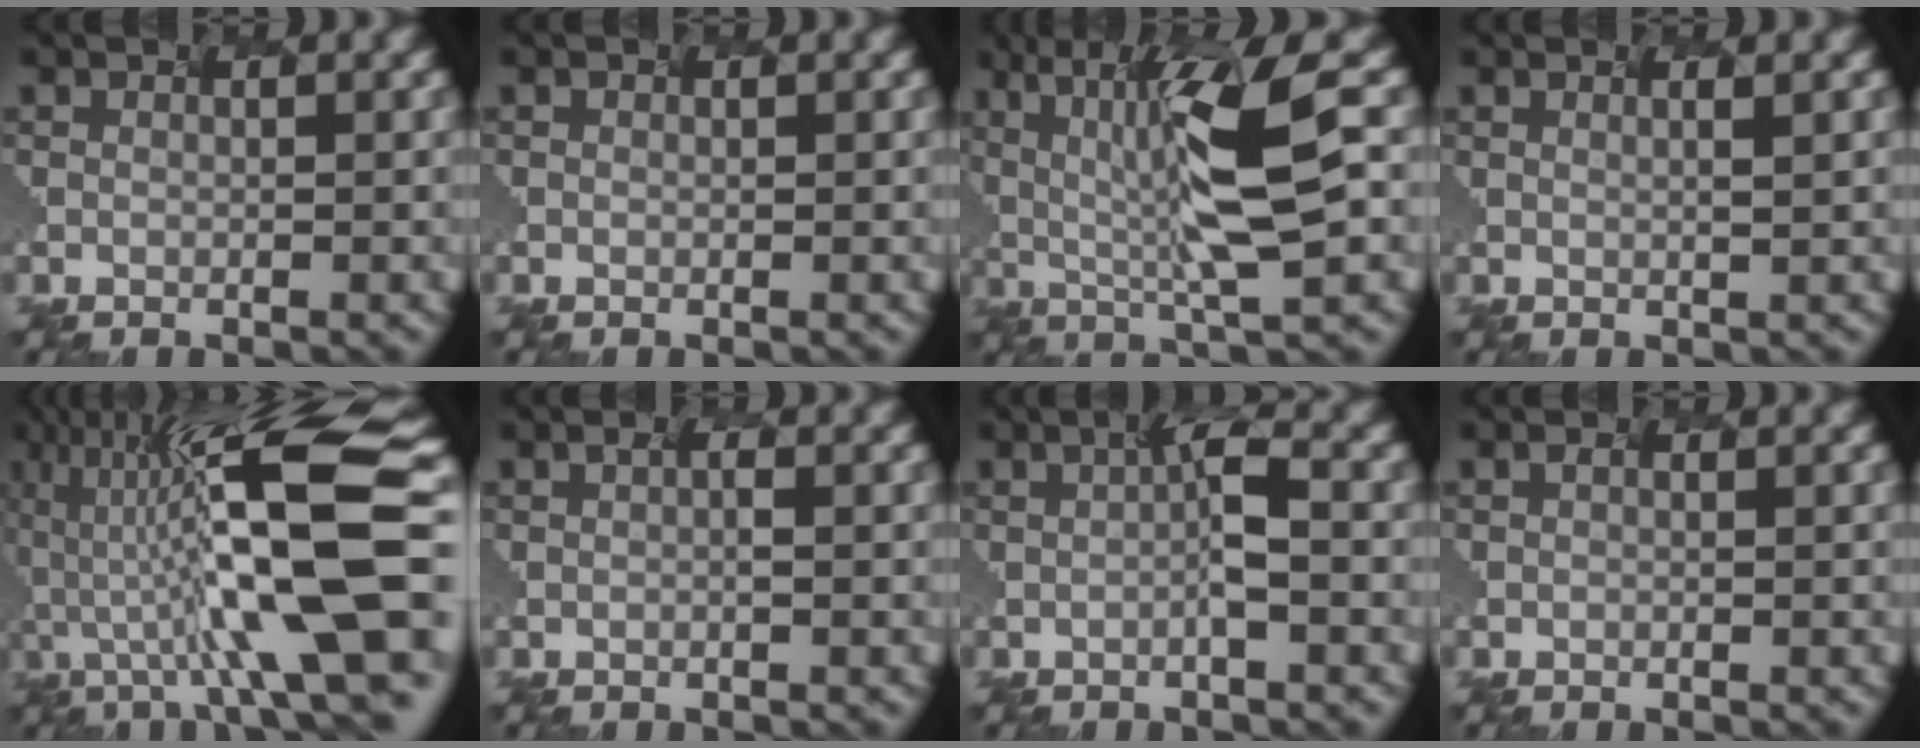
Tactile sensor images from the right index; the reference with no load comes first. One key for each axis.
{"total": 0.9, "fx": -0.3, "fy": -0.5, "fz": -0.6, "tx": -0.004, "ty": -0.005, "tz": 0.011}
{"total": 7.9, "fx": 0.1, "fy": 1.0, "fz": 7.8, "tx": -0.169, "ty": 0.000, "tz": 0.035}
{"total": 1.1, "fx": 0.5, "fy": 0.1, "fz": 0.9, "tx": -0.012, "ty": 0.005, "tz": 0.013}
{"total": 13.5, "fx": -1.4, "fy": 3.2, "fz": 13.1, "tx": -0.258, "ty": 0.027, "tz": 0.005}
{"total": 1.0, "fx": -0.7, "fy": -0.6, "fz": -0.2, "tx": -0.015, "ty": 0.000, "tz": 0.014}
{"total": 1.7, "fx": -0.6, "fy": -0.6, "fz": 1.4, "tx": -0.051, "ty": -0.001, "tz": 0.016}
{"total": 0.0}